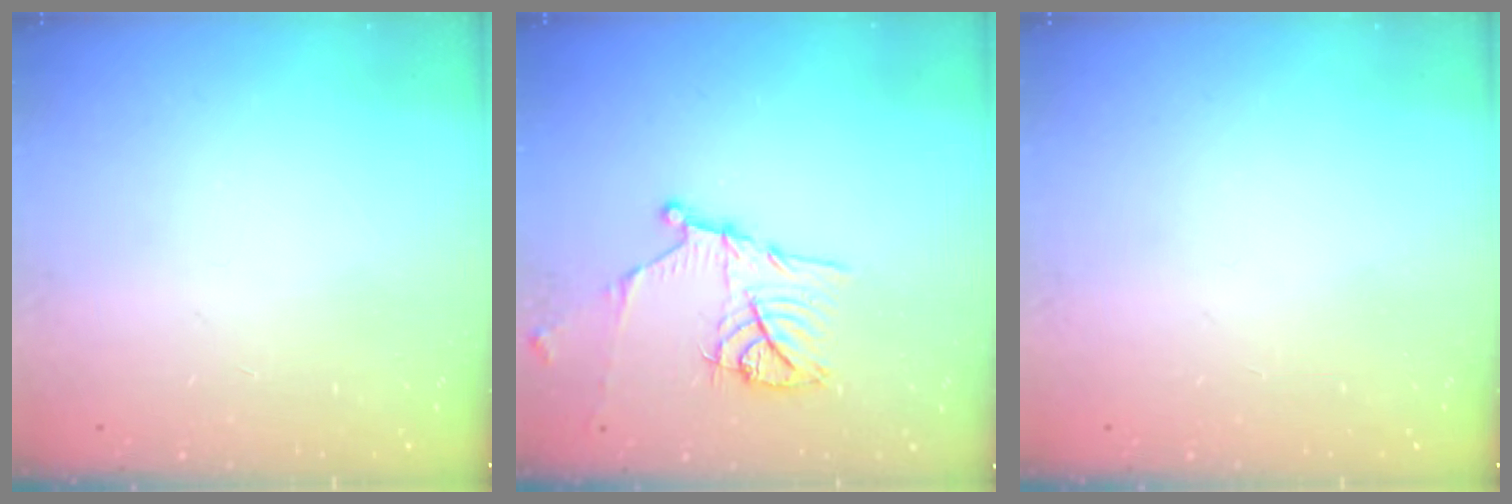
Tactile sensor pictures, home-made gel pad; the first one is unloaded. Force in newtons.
{"total": 13.8, "press": 13.7, "slide": 0.8}
{"total": 0.0}